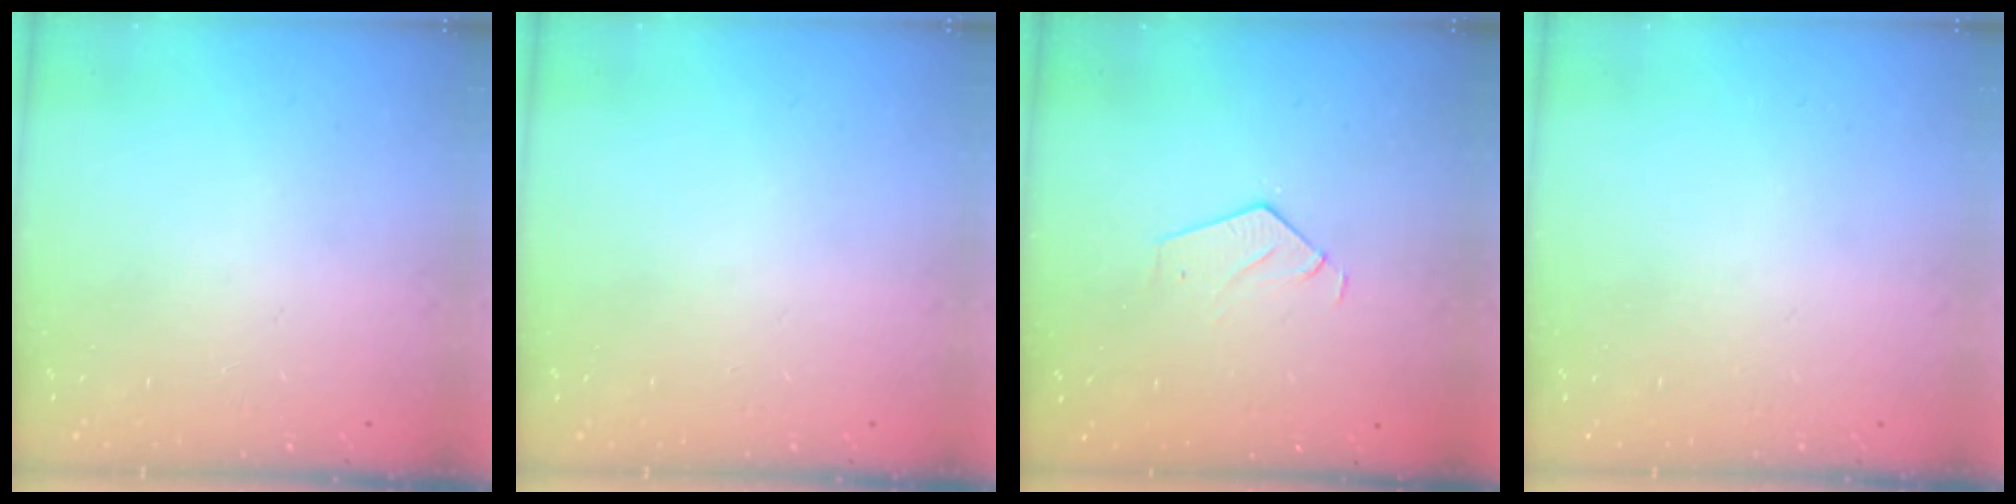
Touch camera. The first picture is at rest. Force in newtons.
{"total": 0.0}
{"total": 3.1, "press": 3.1, "slide": 0.2}
{"total": 0.0}